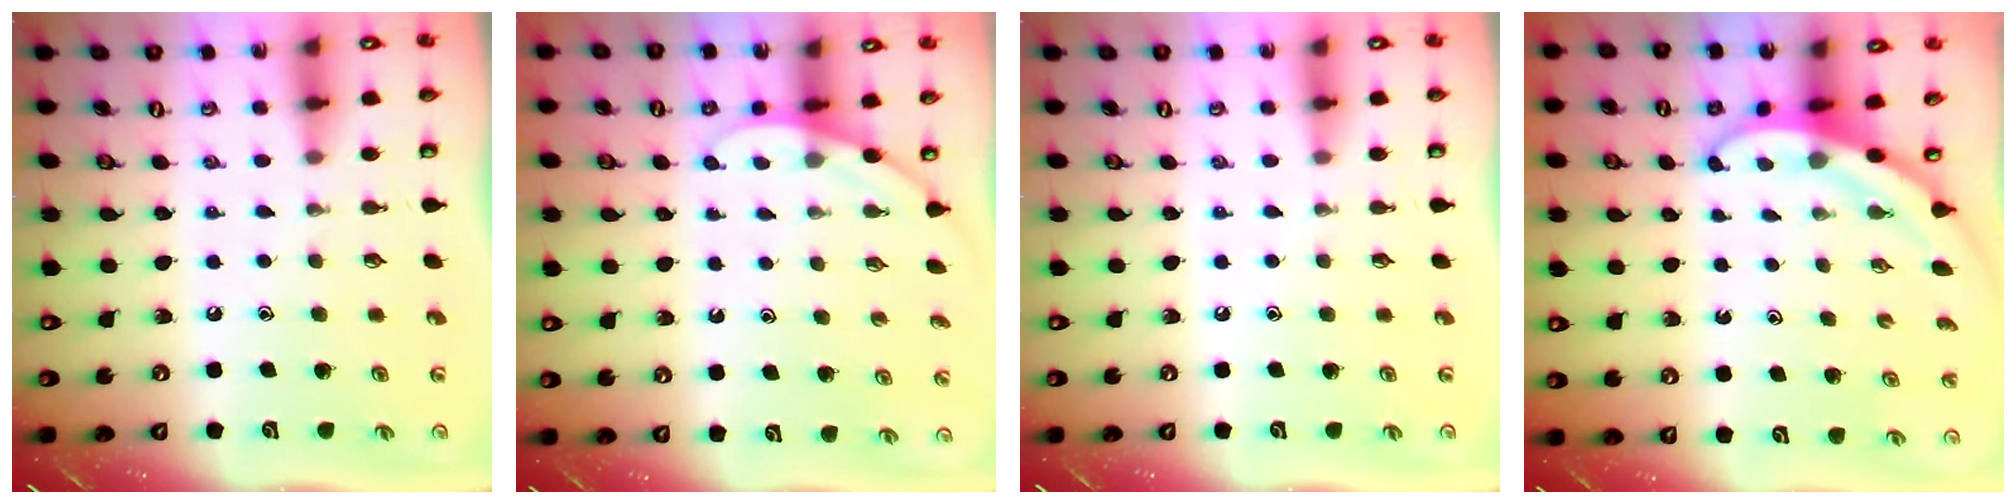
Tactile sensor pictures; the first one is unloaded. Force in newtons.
{"total": 2.8, "press": 2.8, "slide": 0.2}
{"total": 0.0}
{"total": 3.0, "press": 3.0, "slide": 0.2}